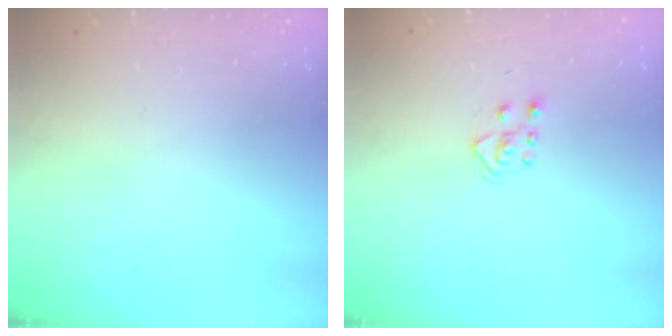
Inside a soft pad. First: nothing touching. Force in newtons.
{"total": 4.8, "press": 4.7, "slide": 0.7}